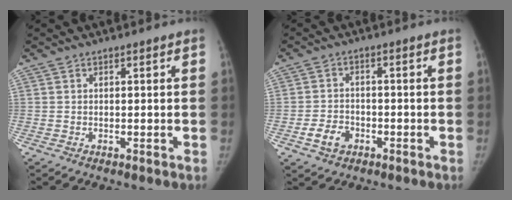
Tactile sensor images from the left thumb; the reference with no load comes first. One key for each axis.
{"total": 4.9, "fx": -2.3, "fy": 3.6, "fz": 2.3, "tx": -0.032, "ty": 0.019, "tz": -0.039}